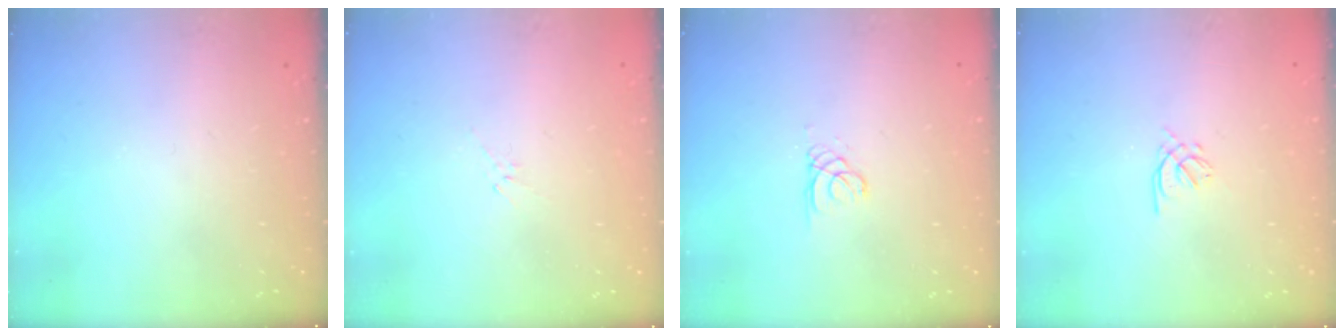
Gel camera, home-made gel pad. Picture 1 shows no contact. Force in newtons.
{"total": 2.1, "press": 2.0, "slide": 0.6}
{"total": 0.8, "press": 0.8, "slide": 0.1}
{"total": 1.2, "press": 1.0, "slide": 0.5}